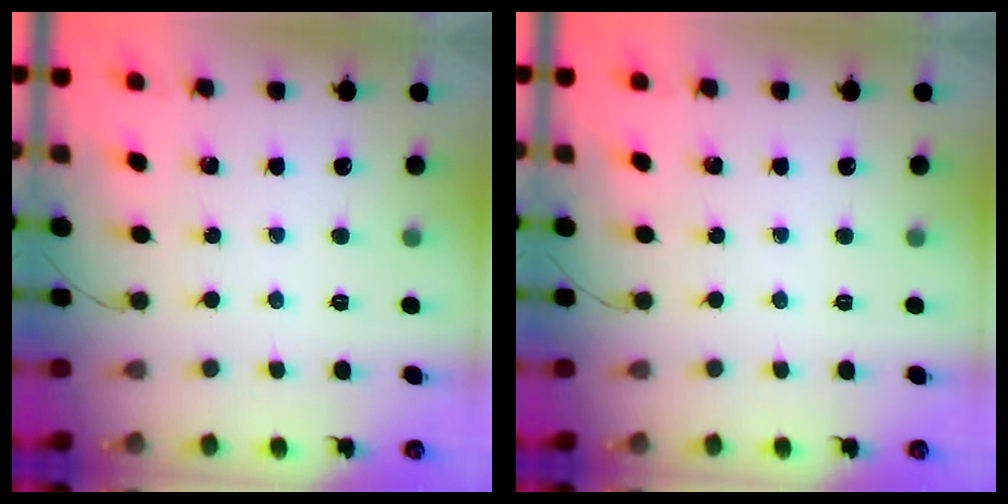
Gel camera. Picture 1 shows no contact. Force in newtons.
{"total": 0.0}